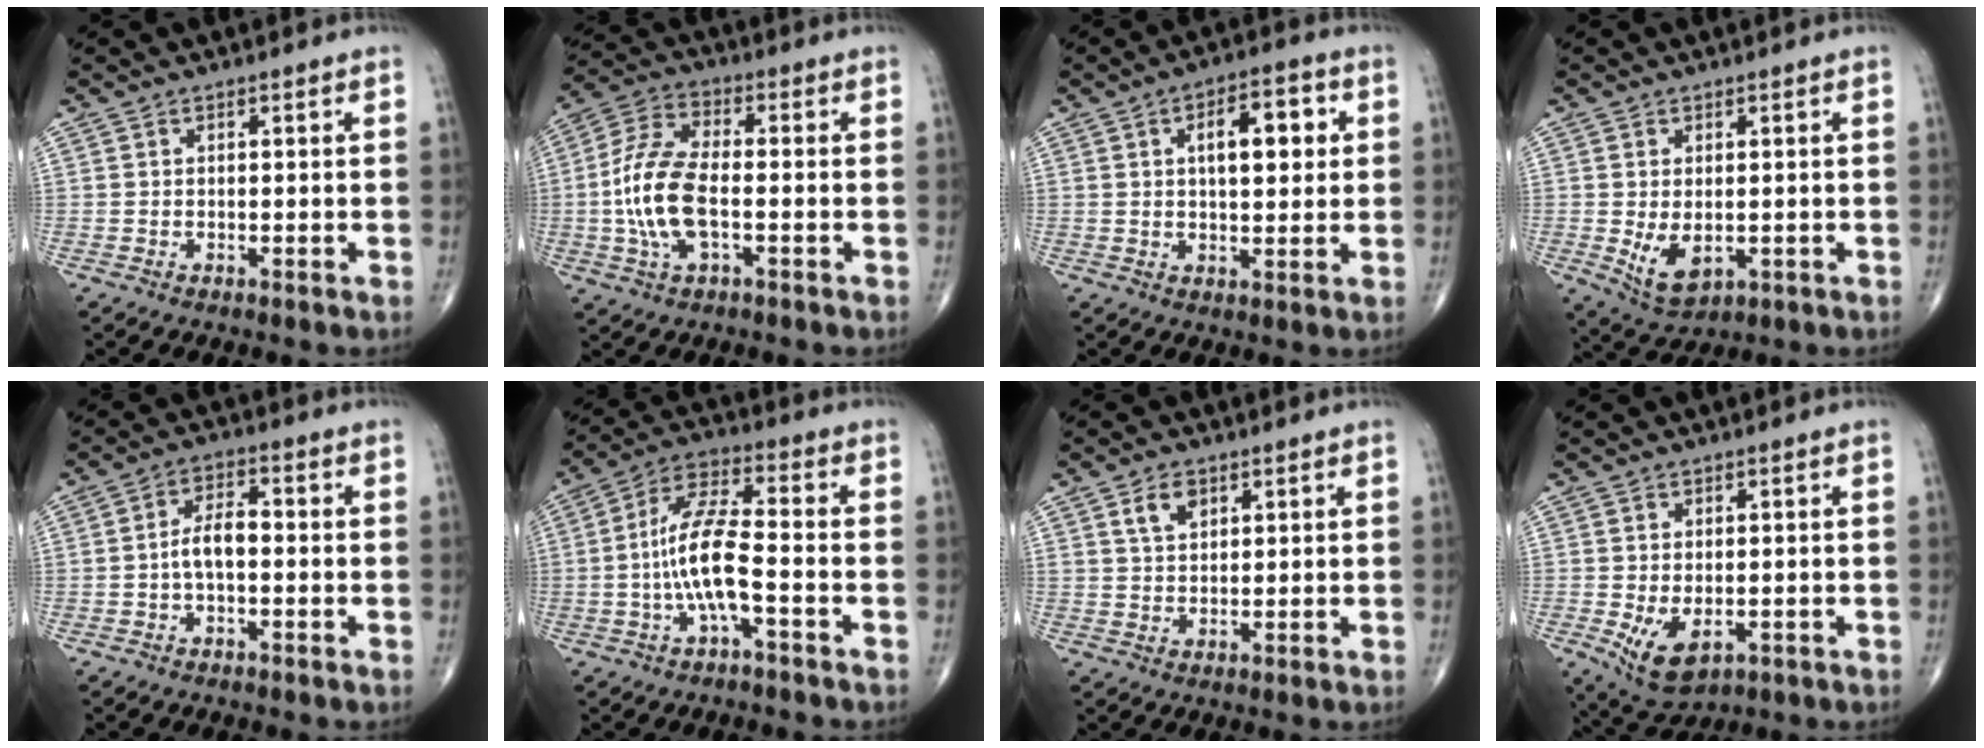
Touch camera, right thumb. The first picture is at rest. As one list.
[{"total": 12.5, "force": [-2.1, 5.5, 11.0], "torque": [-0.240, 0.021, -0.042]}, {"total": 9.6, "force": [2.3, 4.5, 8.1], "torque": [-0.094, 0.007, 0.030]}, {"total": 6.3, "force": [-0.8, 3.6, 5.1], "torque": [-0.086, -0.014, 0.000]}, {"total": 5.1, "force": [-0.9, 2.5, 4.3], "torque": [-0.074, 0.022, -0.022]}, {"total": 10.9, "force": [-2.7, 2.9, 10.1], "torque": [-0.216, 0.038, -0.052]}, {"total": 3.9, "force": [2.0, 2.4, 2.3], "torque": [-0.031, -0.008, 0.040]}, {"total": 7.3, "force": [-1.8, 4.1, 5.7], "torque": [-0.097, -0.012, -0.017]}]